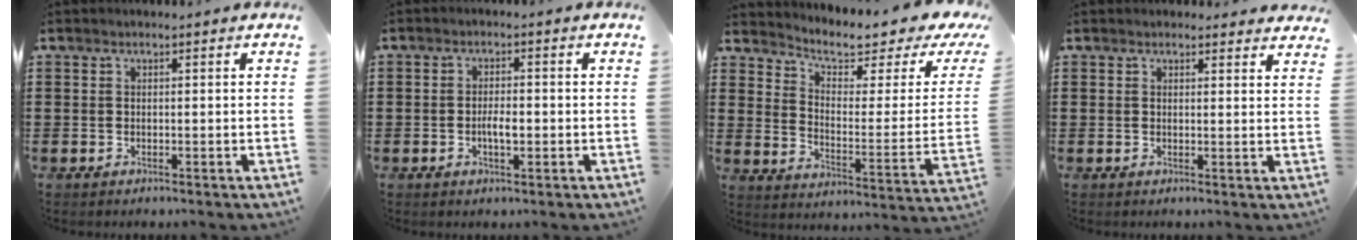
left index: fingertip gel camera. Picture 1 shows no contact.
{"total": 3.0, "force": [-0.6, 1.1, 2.7], "torque": [-0.051, 0.003, -0.012]}
{"total": 4.8, "force": [3.5, 1.5, 3.0], "torque": [-0.070, -0.030, 0.052]}
{"total": 1.8, "force": [1.7, 0.5, 0.1], "torque": [0.000, -0.002, 0.032]}